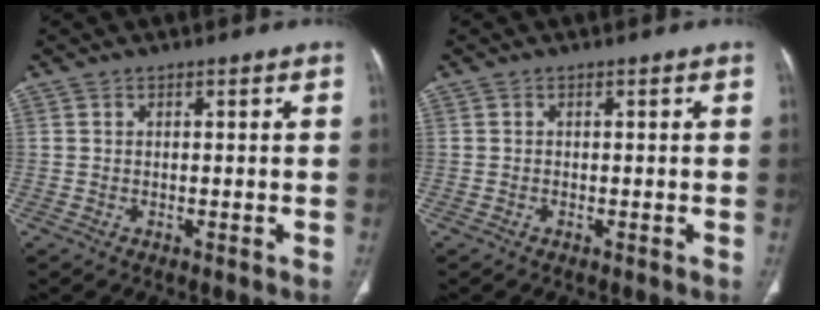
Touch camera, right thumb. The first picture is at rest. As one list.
[{"total": 0.0}]